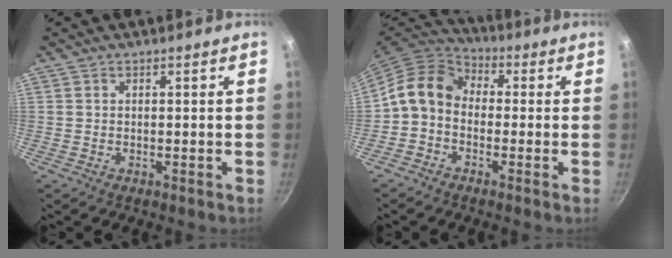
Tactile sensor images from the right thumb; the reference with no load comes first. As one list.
[{"total": 9.5, "force": [-0.8, 7.3, 5.9], "torque": [-0.097, 0.039, -0.040]}]